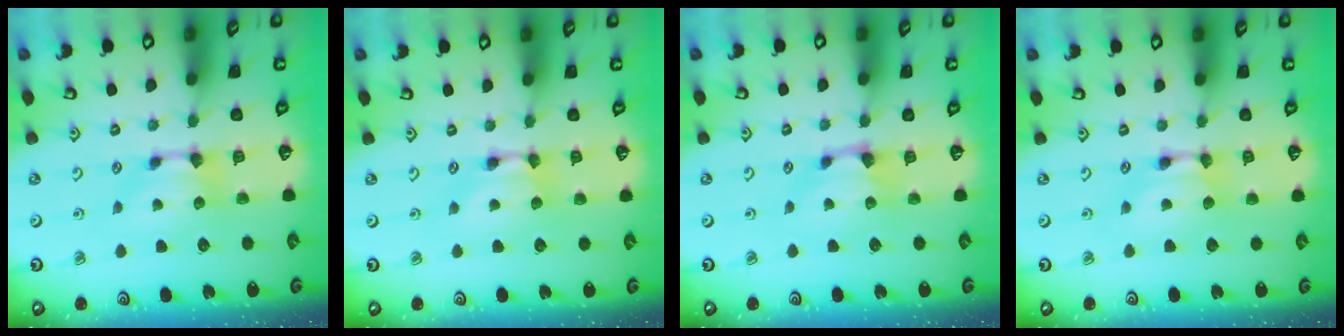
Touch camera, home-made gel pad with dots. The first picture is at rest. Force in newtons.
{"total": 1.2, "press": 1.2, "slide": 0.2}
{"total": 0.9, "press": 0.2, "slide": 0.9}
{"total": 1.6, "press": 1.6, "slide": 0.1}